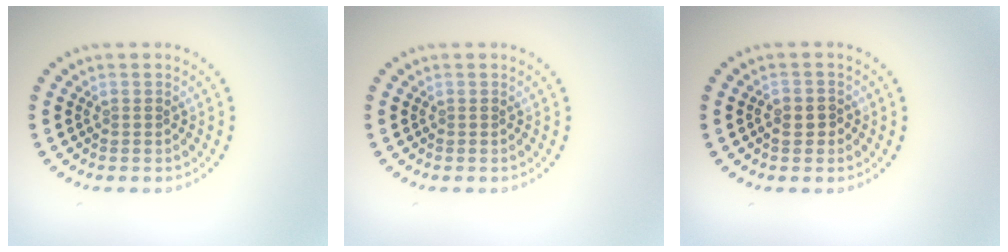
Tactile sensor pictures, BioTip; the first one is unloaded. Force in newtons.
{"total": 0.0}
{"total": 1.3, "press": 1.2, "slide": 0.4}